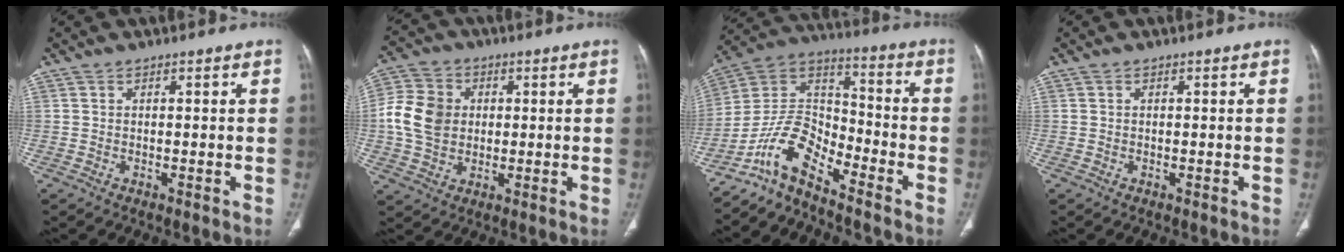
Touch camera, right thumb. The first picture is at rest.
{"total": 10.4, "force": [0.6, 8.5, 6.0], "torque": [-0.104, 0.012, 0.007]}
{"total": 10.7, "force": [-8.6, 3.9, 5.0], "torque": [-0.091, 0.093, -0.175]}
{"total": 0.0}